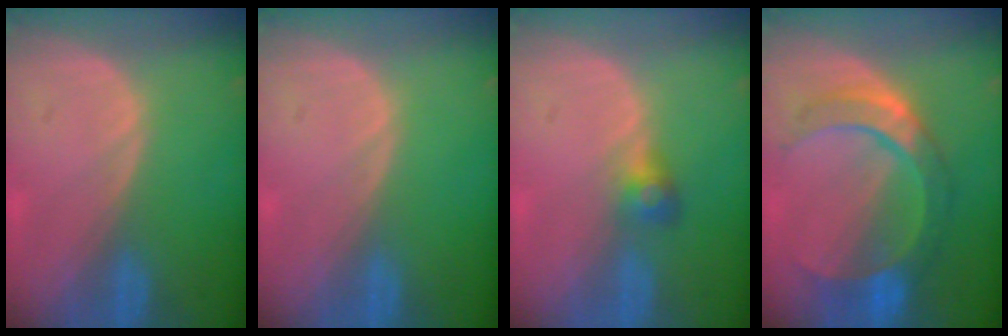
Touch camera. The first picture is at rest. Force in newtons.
{"total": 0.0}
{"total": 2.7, "press": 2.6, "slide": 0.8}
{"total": 8.3, "press": 8.3, "slide": 0.5}